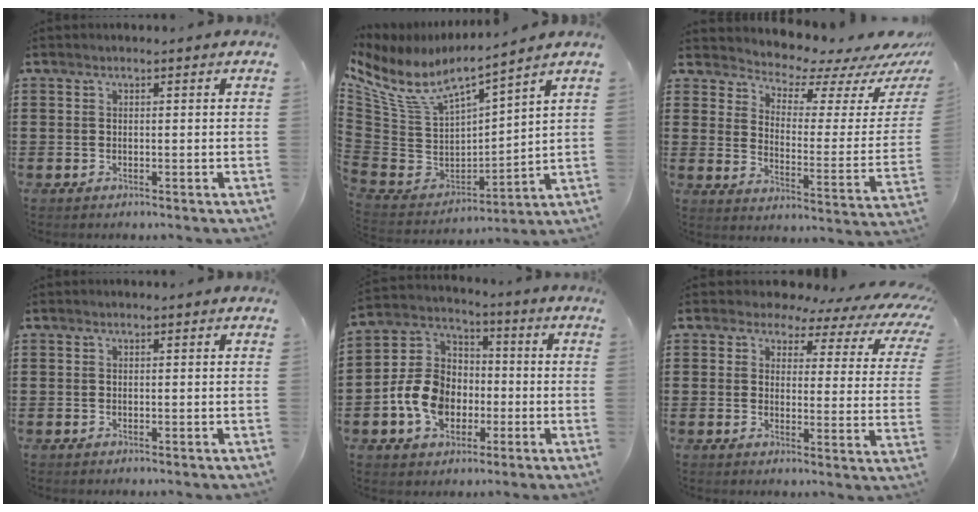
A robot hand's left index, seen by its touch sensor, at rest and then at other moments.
{"total": 7.9, "force": [5.7, 2.6, 4.8], "torque": [-0.125, -0.046, 0.096]}
{"total": 4.6, "force": [4.4, 1.0, 1.0], "torque": [-0.041, -0.045, 0.070]}
{"total": 0.0}
{"total": 10.1, "force": [-2.9, 7.9, 5.7], "torque": [-0.164, 0.014, -0.060]}
{"total": 4.0, "force": [2.9, 2.0, 1.8], "torque": [-0.044, -0.014, 0.044]}